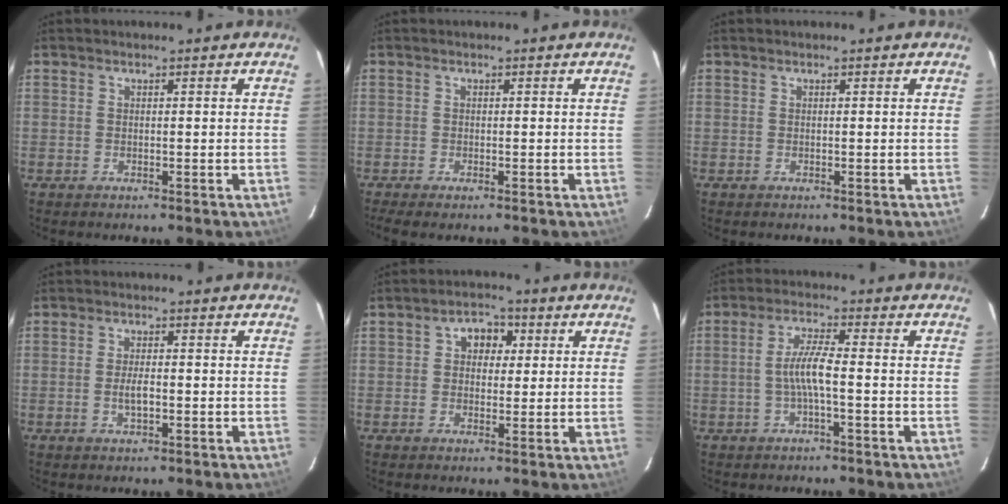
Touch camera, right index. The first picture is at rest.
{"total": 2.6, "force": [-2.0, 0.5, 1.7], "torque": [-0.039, -0.010, -0.035]}
{"total": 0.0}
{"total": 2.8, "force": [-0.8, 1.0, 2.5], "torque": [-0.047, -0.004, -0.013]}
{"total": 5.0, "force": [1.2, 4.0, 2.8], "torque": [-0.040, 0.019, 0.018]}
{"total": 5.2, "force": [-1.2, 0.3, 5.1], "torque": [-0.103, 0.004, -0.021]}